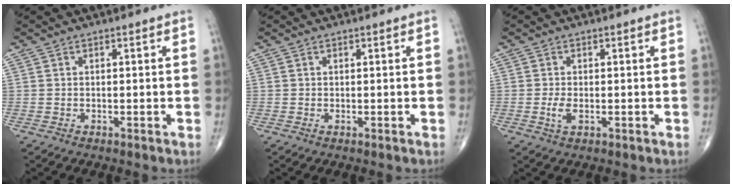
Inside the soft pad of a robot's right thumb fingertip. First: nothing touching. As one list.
[{"total": 0.0}, {"total": 2.6, "force": [-0.5, 1.2, 2.2], "torque": [-0.049, -0.004, -0.010]}]